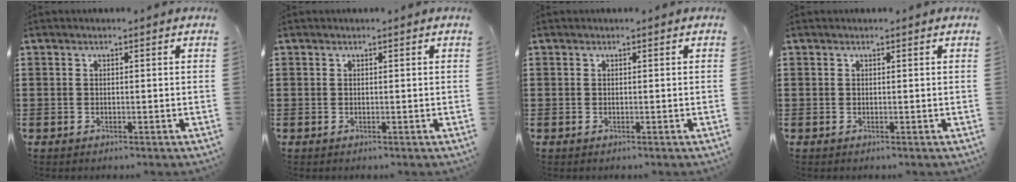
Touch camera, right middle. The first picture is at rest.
{"total": 0.0}
{"total": 0.0}
{"total": 0.0}